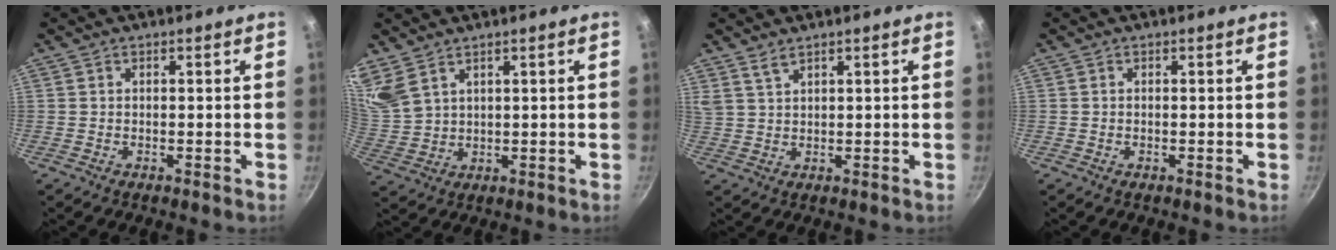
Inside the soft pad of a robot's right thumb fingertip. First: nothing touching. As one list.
[{"total": 7.5, "force": [5.6, 3.3, 3.6], "torque": [-0.068, -0.022, 0.127]}, {"total": 2.9, "force": [2.3, 0.9, 1.5], "torque": [-0.031, -0.005, 0.052]}, {"total": 0.0}]